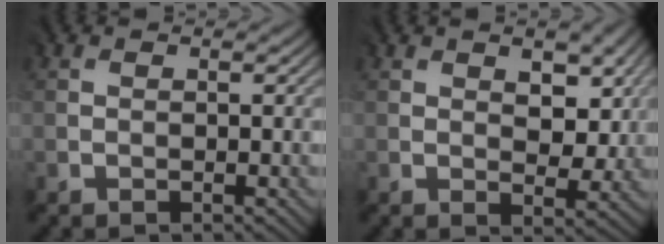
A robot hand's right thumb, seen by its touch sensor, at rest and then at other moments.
{"total": 5.4, "force": [1.5, 3.1, 4.1], "torque": [-0.062, -0.007, 0.029]}